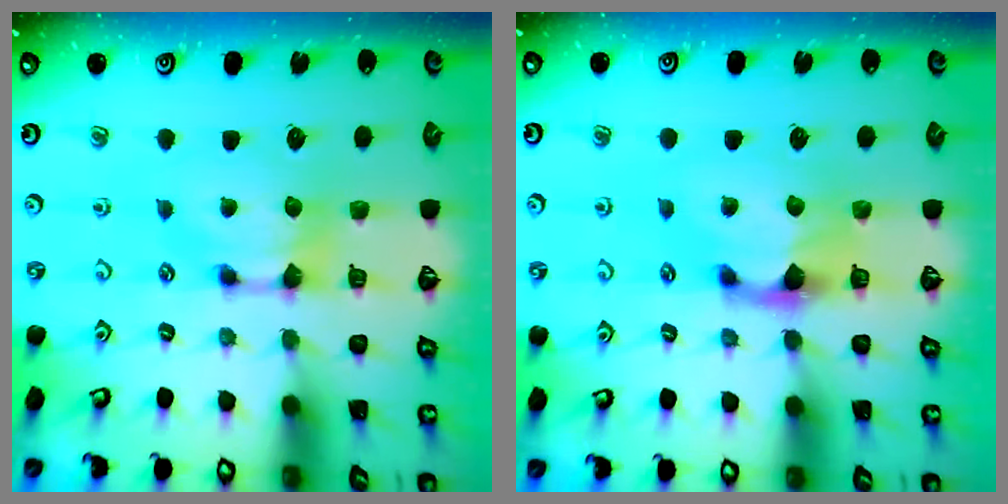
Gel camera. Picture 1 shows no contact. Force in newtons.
{"total": 2.2, "press": 1.8, "slide": 1.1}